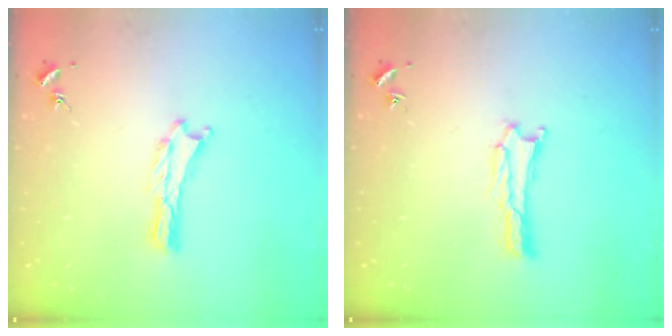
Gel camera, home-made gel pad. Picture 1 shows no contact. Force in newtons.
{"total": 1.9, "press": 1.9, "slide": 0.1}